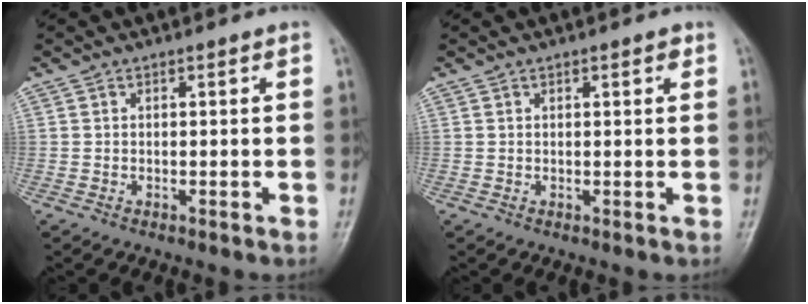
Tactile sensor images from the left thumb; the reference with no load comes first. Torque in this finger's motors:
{"motor_torque": [-0.05, -0.07, -0.15, -0.15, 0.06]}